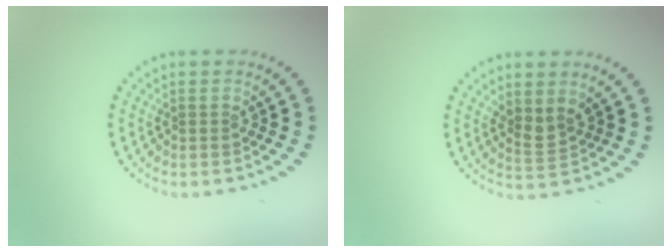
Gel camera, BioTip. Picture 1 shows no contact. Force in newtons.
{"total": 1.9, "press": 1.5, "slide": 1.2}